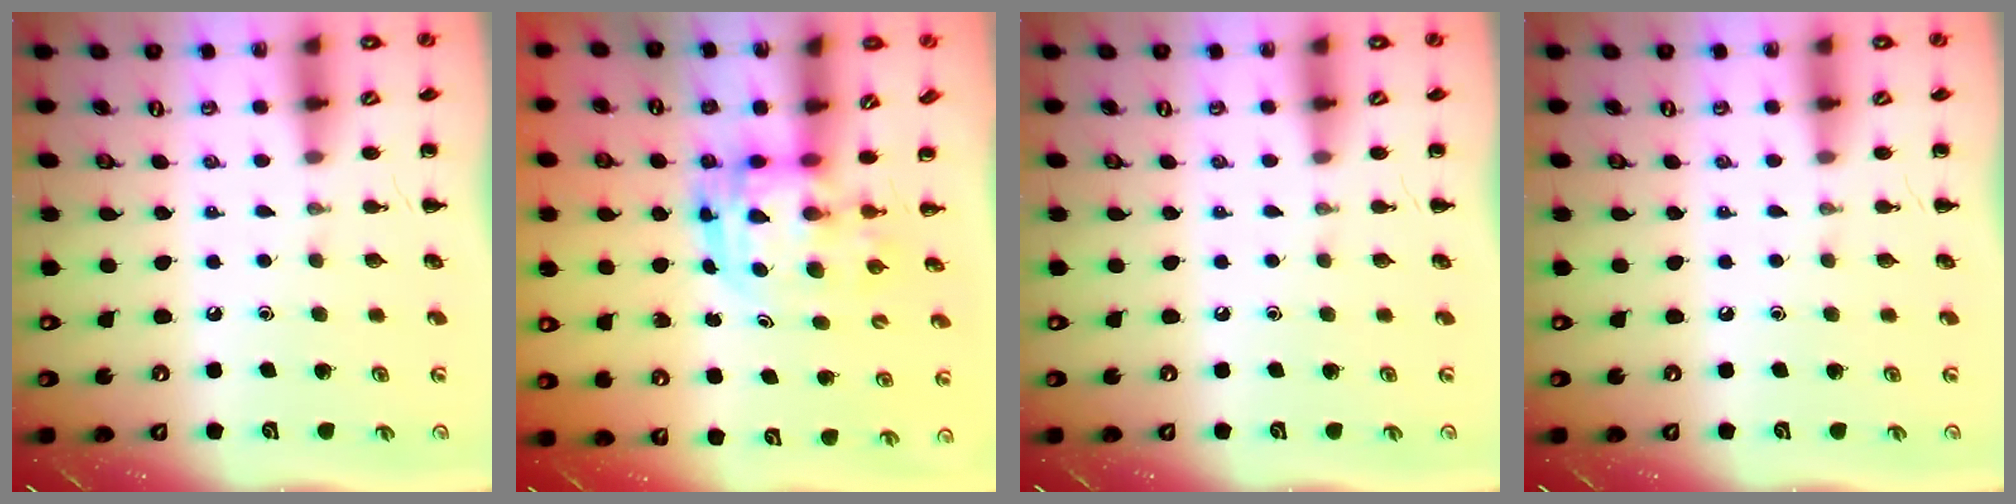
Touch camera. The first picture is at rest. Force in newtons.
{"total": 4.0, "press": 3.7, "slide": 1.3}
{"total": 0.0}
{"total": 0.0}